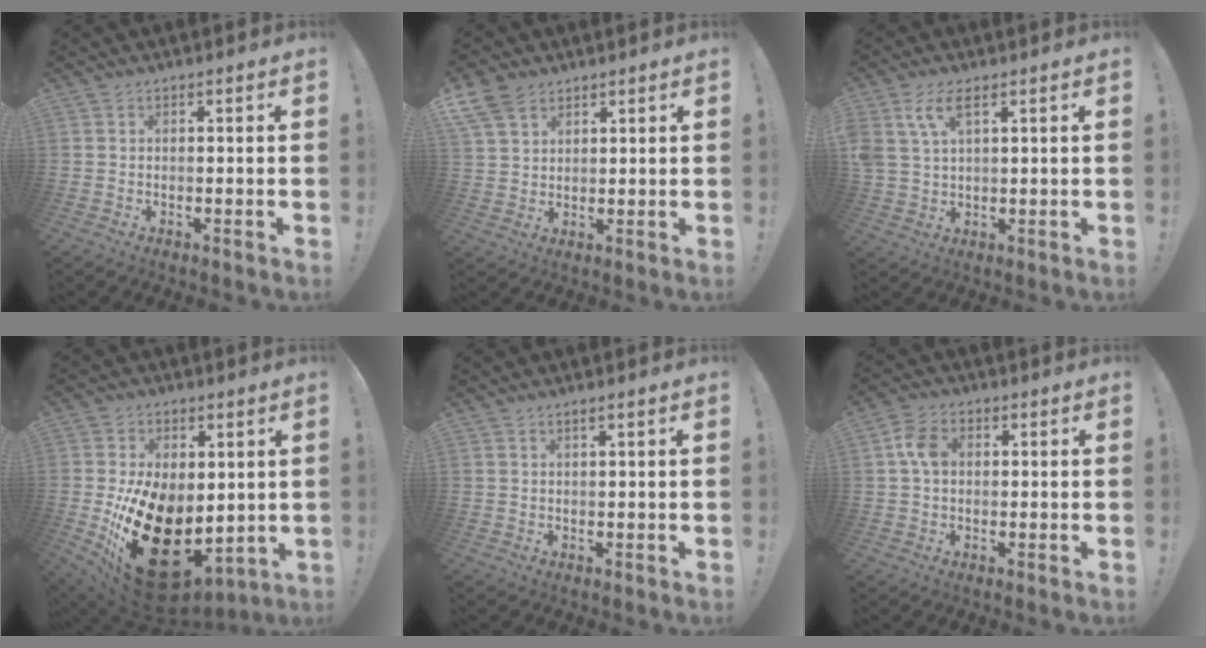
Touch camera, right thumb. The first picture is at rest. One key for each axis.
{"total": 8.4, "fx": 5.5, "fy": 5.2, "fz": 3.7, "tx": -0.079, "ty": -0.020, "tz": 0.108}
{"total": 7.9, "fx": 4.0, "fy": 3.5, "fz": 5.8, "tx": -0.127, "ty": -0.009, "tz": 0.076}
{"total": 25.8, "fx": -6.2, "fy": 16.7, "fz": 18.7, "tx": -0.328, "ty": 0.020, "tz": -0.077}
{"total": 1.2, "fx": 0.7, "fy": -0.2, "fz": 0.9, "tx": -0.014, "ty": -0.002, "tz": 0.011}
{"total": 6.4, "fx": 0.7, "fy": 4.4, "fz": 4.5, "tx": -0.078, "ty": 0.010, "tz": 0.012}